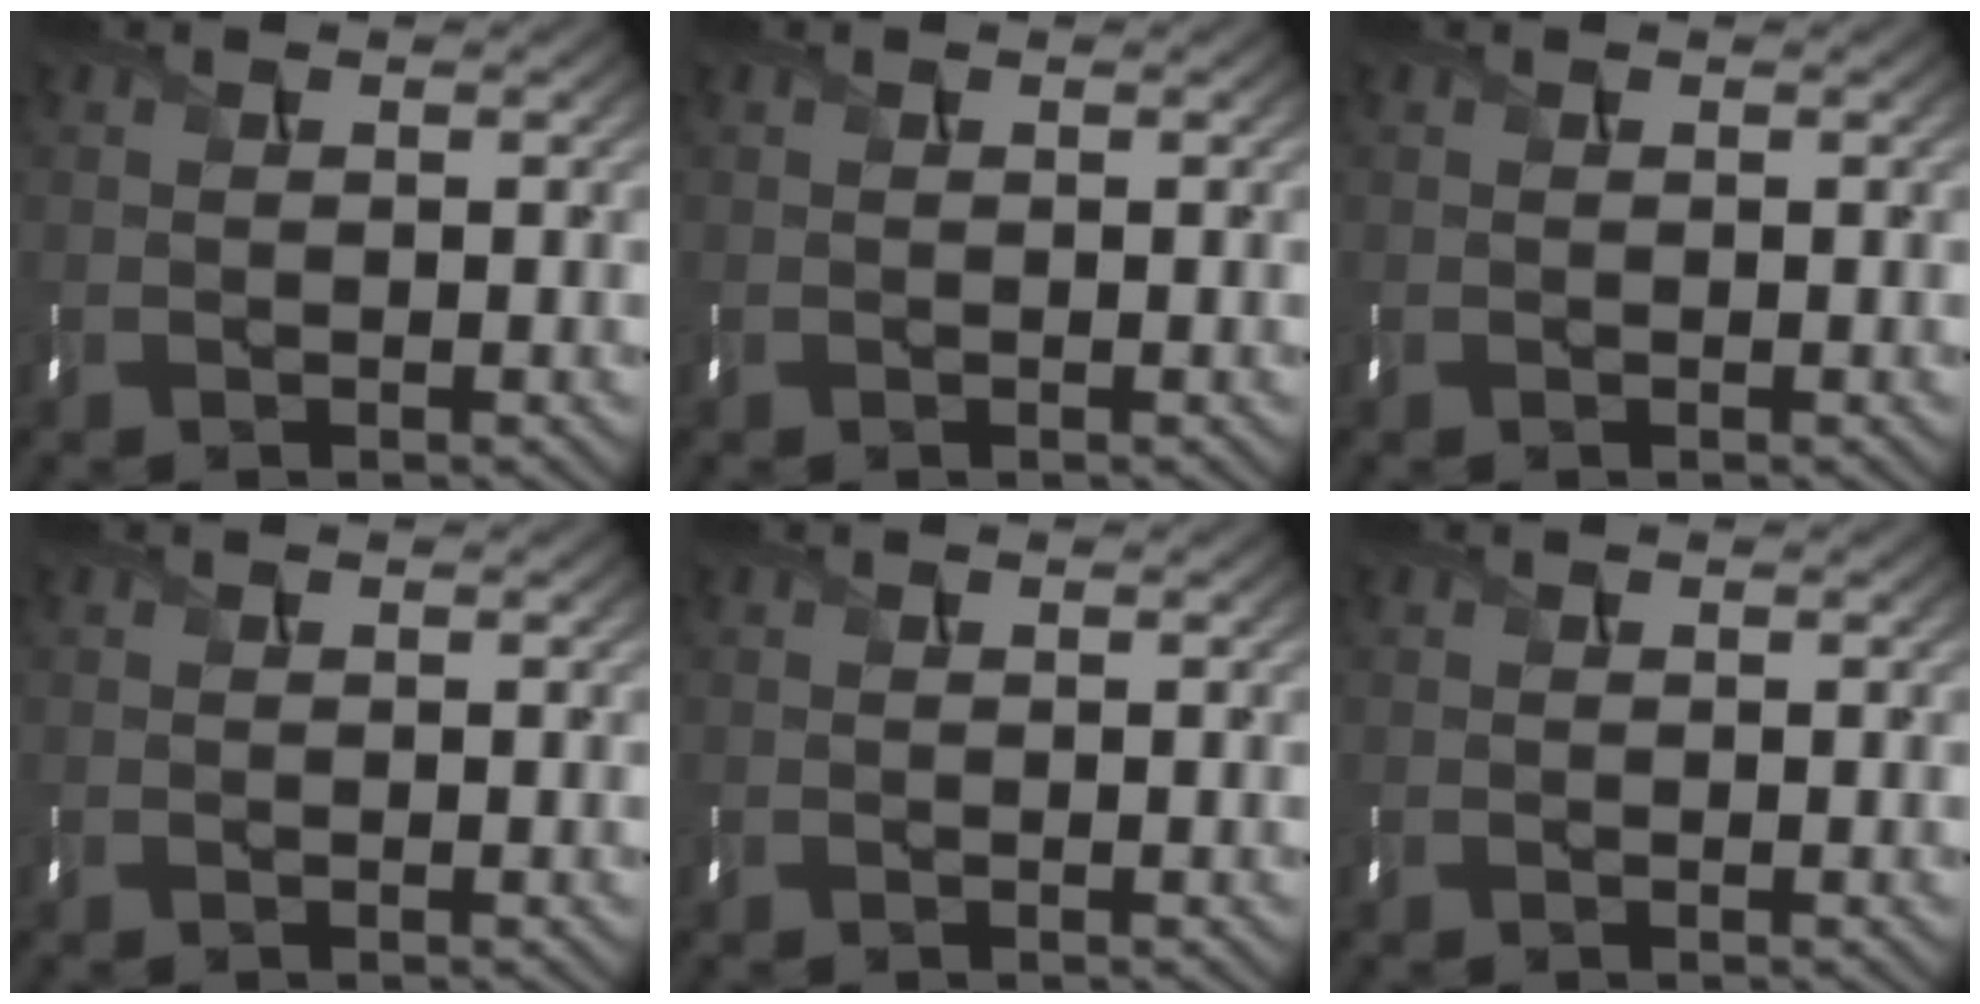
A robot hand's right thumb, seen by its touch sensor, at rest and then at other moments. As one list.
[{"total": 0.0}, {"total": 0.0}, {"total": 0.0}, {"total": 0.0}, {"total": 0.0}]